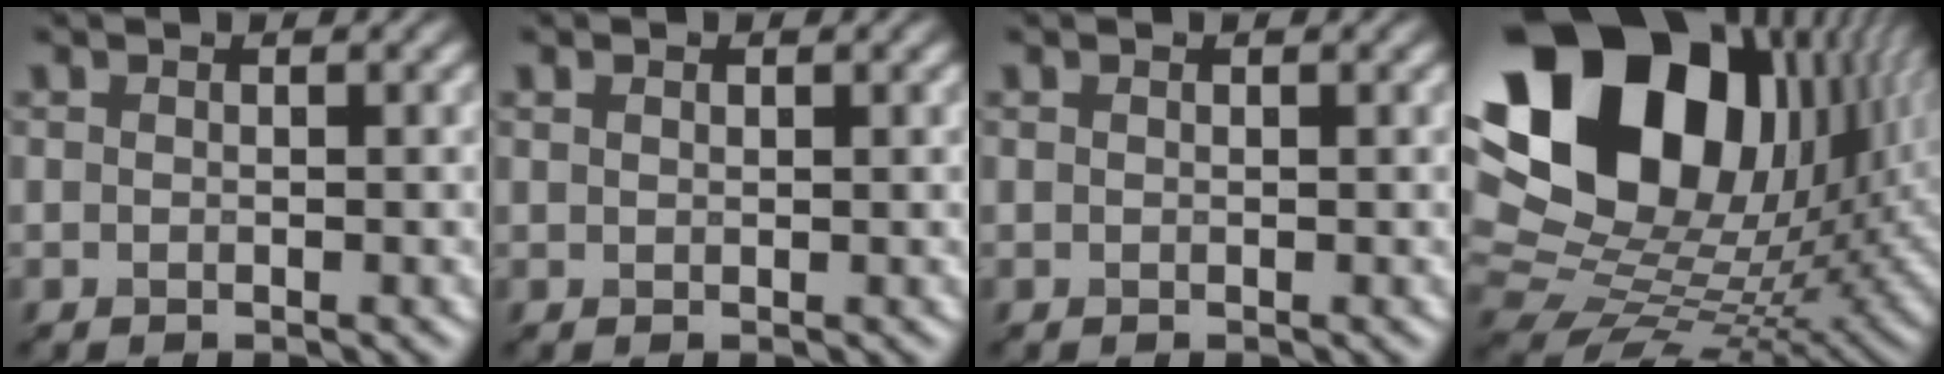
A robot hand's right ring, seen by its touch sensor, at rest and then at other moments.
{"total": 0.6, "force": [0.0, -0.4, -0.4], "torque": [-0.003, 0.002, 0.019]}
{"total": 0.0}
{"total": 20.5, "force": [7.7, 13.9, 13.0], "torque": [-0.277, 0.032, 0.164]}